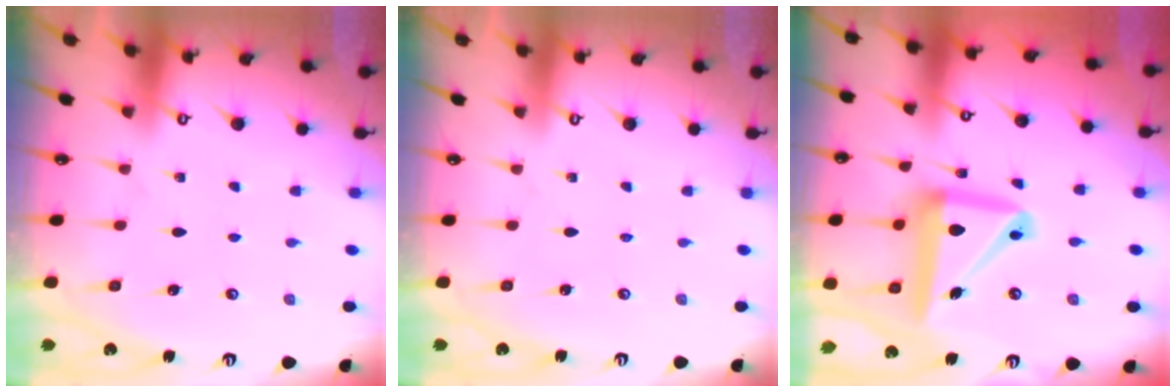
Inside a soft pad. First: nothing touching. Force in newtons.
{"total": 0.0}
{"total": 15.7, "press": 15.5, "slide": 2.4}